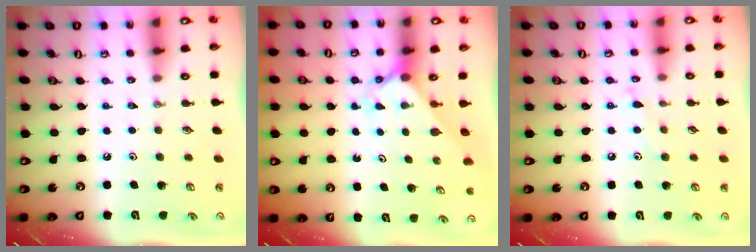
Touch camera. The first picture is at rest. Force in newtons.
{"total": 1.9, "press": 1.9, "slide": 0.2}
{"total": 6.9, "press": 6.8, "slide": 0.7}